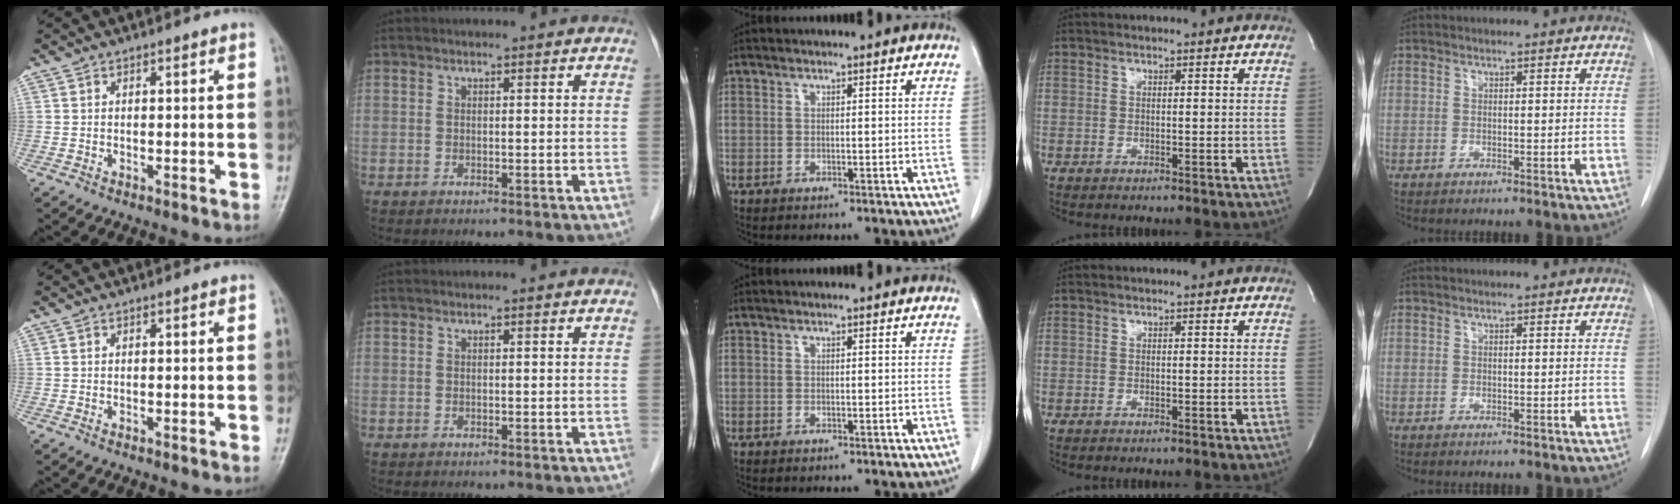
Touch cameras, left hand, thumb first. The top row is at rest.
{}